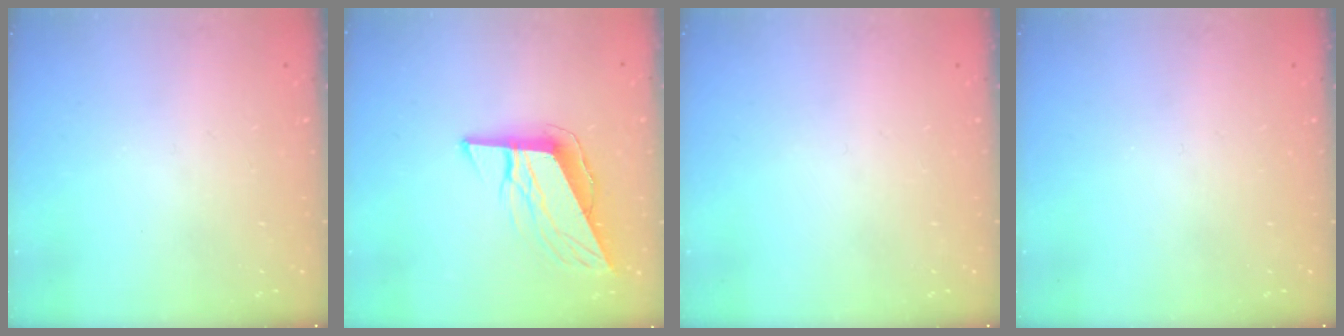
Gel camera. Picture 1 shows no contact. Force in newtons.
{"total": 10.5, "press": 10.3, "slide": 1.7}
{"total": 0.0}
{"total": 0.0}